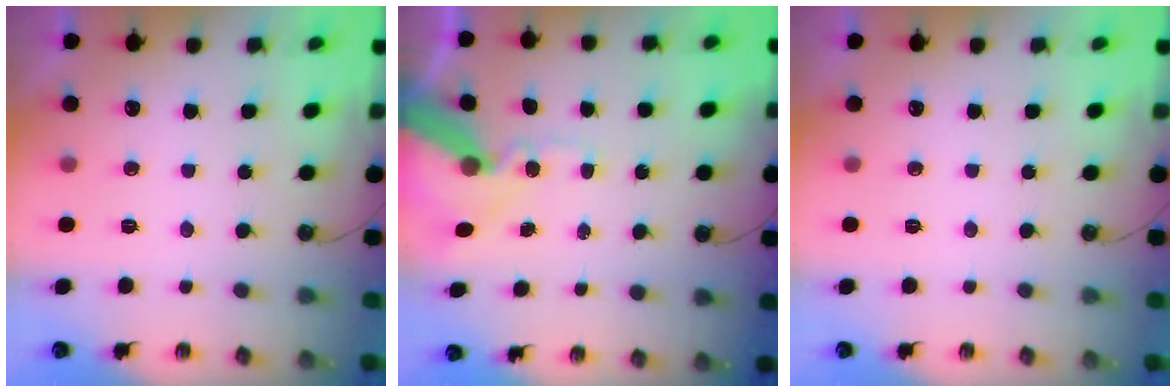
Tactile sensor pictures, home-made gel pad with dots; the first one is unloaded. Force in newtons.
{"total": 13.7, "press": 13.5, "slide": 1.9}
{"total": 0.0}